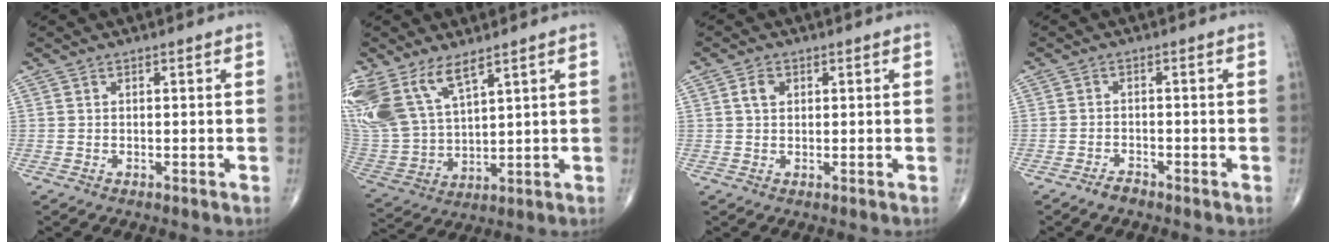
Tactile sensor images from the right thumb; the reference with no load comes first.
{"total": 15.6, "force": [9.5, 7.2, 10.1], "torque": [-0.222, -0.029, 0.203]}
{"total": 2.6, "force": [0.8, 1.8, 1.6], "torque": [-0.026, 0.002, 0.014]}
{"total": 1.9, "force": [-1.6, 0.7, 0.6], "torque": [-0.014, 0.006, -0.030]}